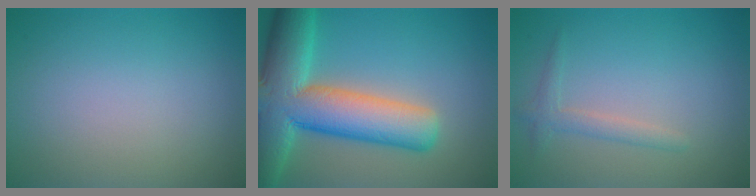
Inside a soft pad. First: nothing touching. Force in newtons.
{"total": 12.1, "press": 12.1, "slide": 0.9}
{"total": 1.6, "press": 1.6, "slide": 0.1}